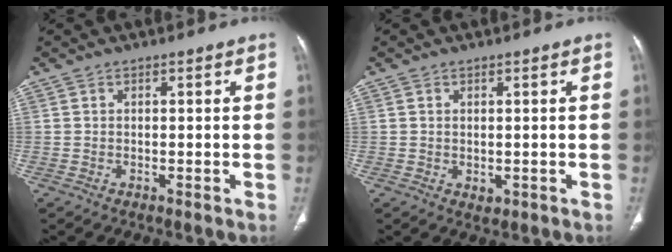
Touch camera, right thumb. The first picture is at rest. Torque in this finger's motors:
{"motor_torque": [-0.26, 0.09, -0.27, 0.13, 0.06]}